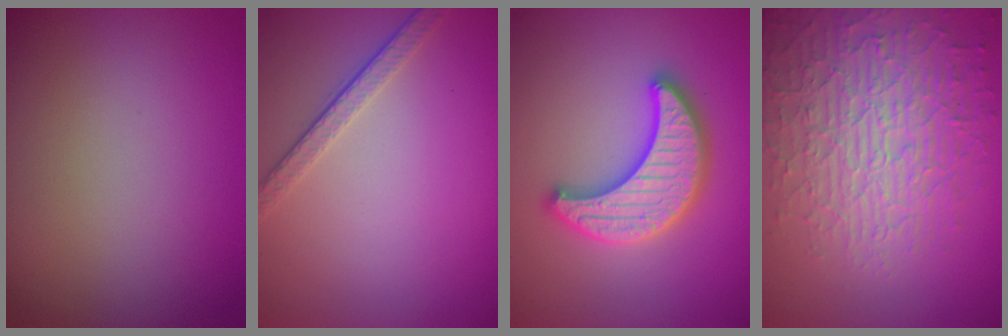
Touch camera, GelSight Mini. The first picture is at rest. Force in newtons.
{"total": 2.5, "press": 2.1, "slide": 1.4}
{"total": 5.3, "press": 5.2, "slide": 0.9}
{"total": 7.5, "press": 5.4, "slide": 5.1}